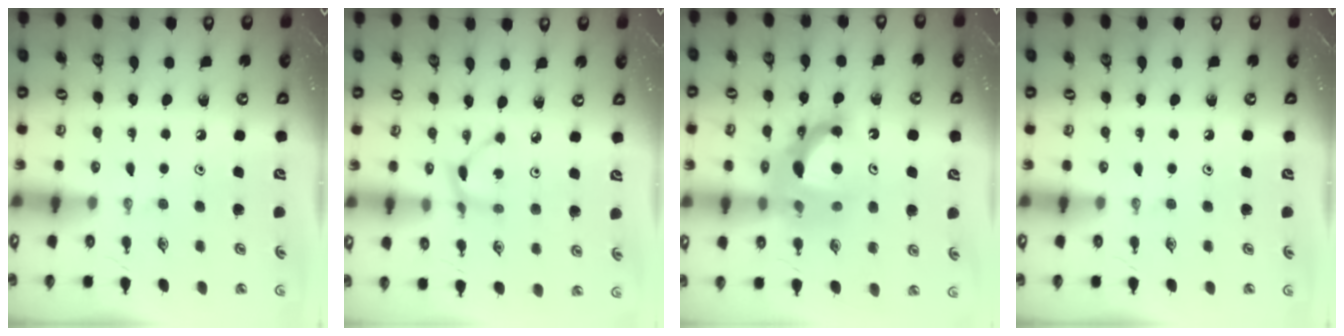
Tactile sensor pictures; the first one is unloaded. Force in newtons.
{"total": 2.6, "press": 2.6, "slide": 0.2}
{"total": 12.4, "press": 12.1, "slide": 2.9}
{"total": 0.0}